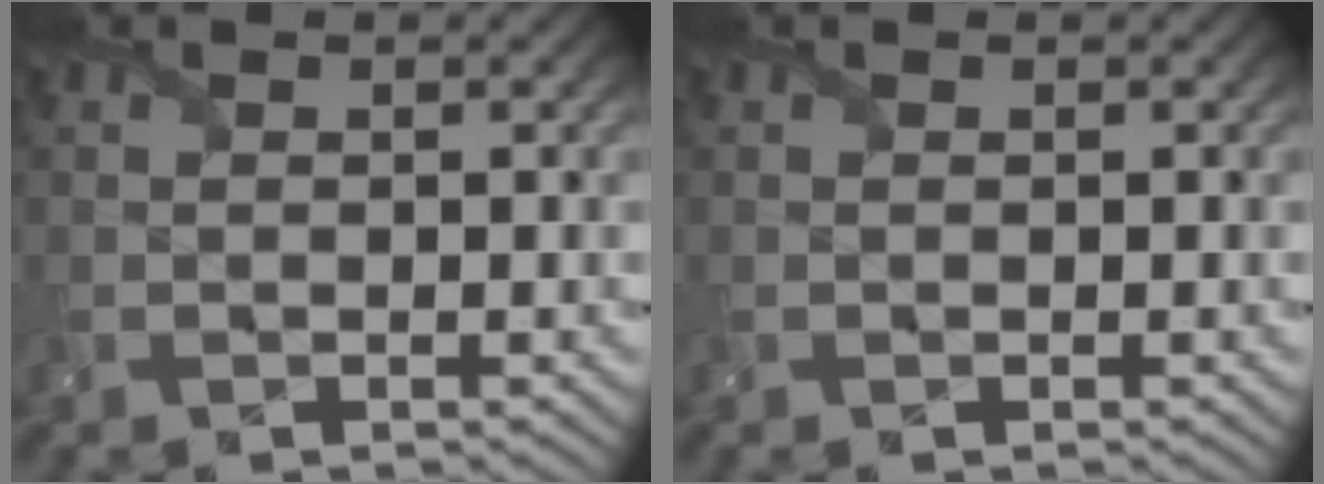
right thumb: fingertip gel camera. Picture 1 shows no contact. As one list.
[{"total": 0.0}]